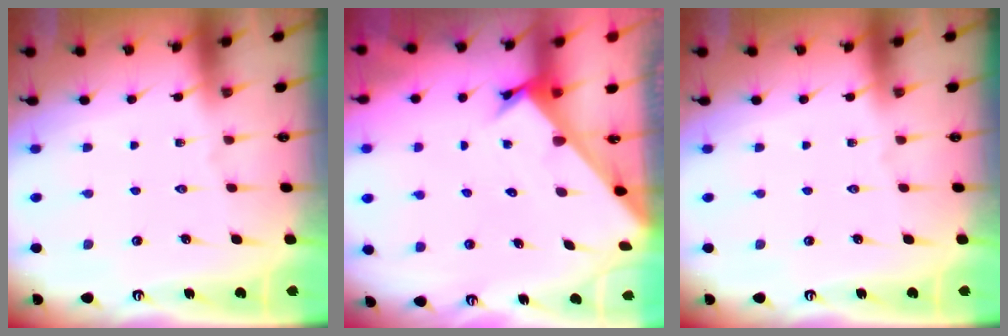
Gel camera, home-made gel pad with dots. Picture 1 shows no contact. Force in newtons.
{"total": 2.2, "press": 2.2, "slide": 0.1}
{"total": 0.0}